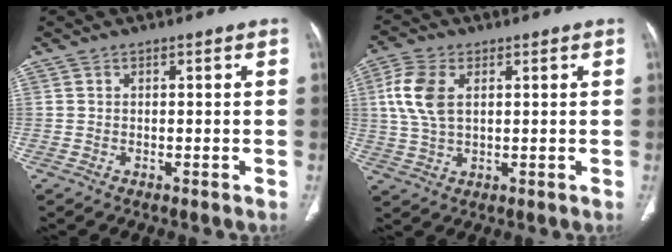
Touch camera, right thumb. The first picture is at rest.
{"total": 8.3, "force": [2.1, 4.8, 6.4], "torque": [-0.149, 0.005, 0.043]}